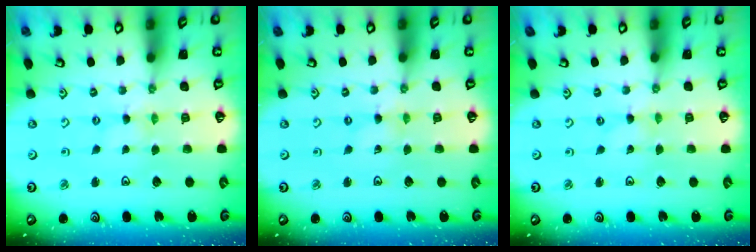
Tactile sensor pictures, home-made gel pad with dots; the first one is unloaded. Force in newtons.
{"total": 0.0}
{"total": 0.0}